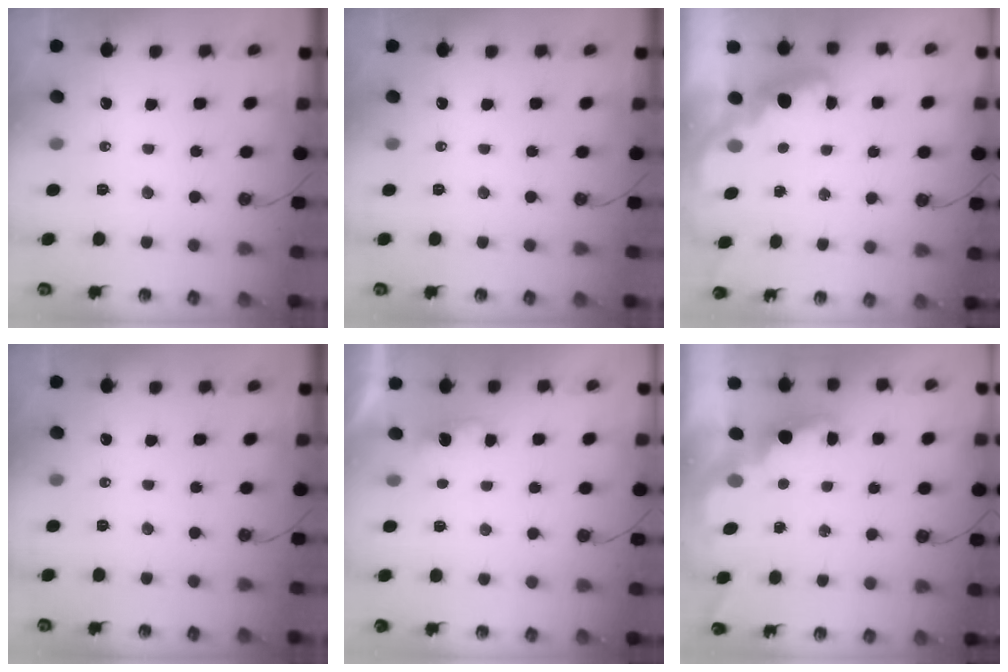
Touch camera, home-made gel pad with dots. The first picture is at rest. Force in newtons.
{"total": 0.0}
{"total": 2.7, "press": 2.6, "slide": 0.6}
{"total": 0.0}
{"total": 1.6, "press": 1.4, "slide": 0.8}
{"total": 3.0, "press": 2.9, "slide": 0.5}